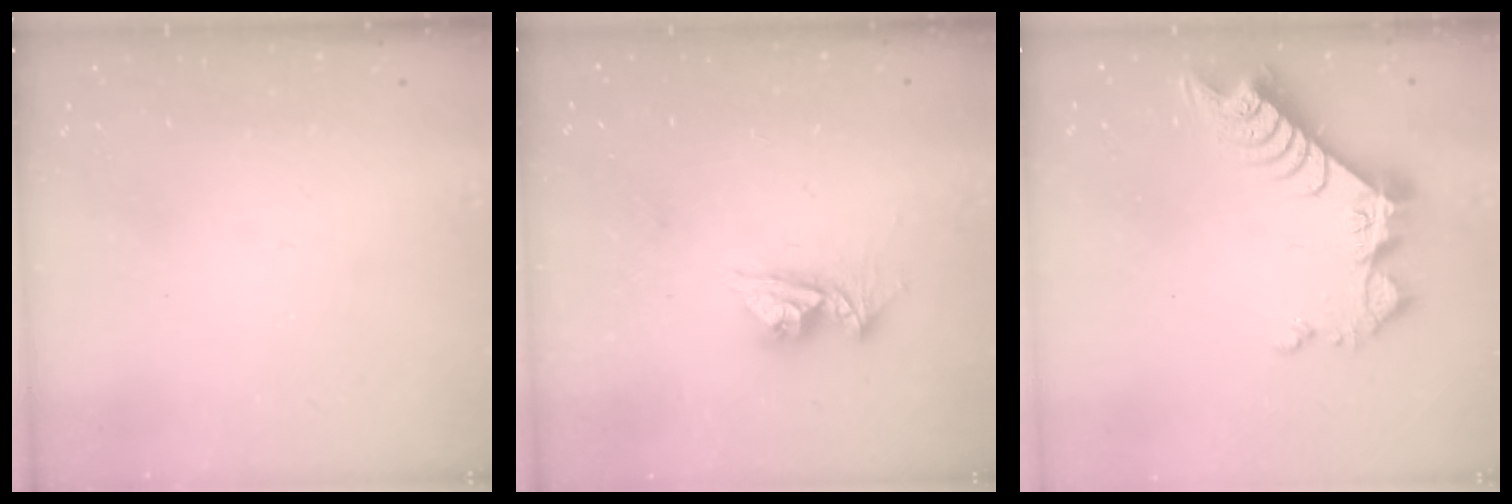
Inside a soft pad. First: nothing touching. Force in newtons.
{"total": 8.9, "press": 8.9, "slide": 0.9}
{"total": 10.3, "press": 10.3, "slide": 0.8}